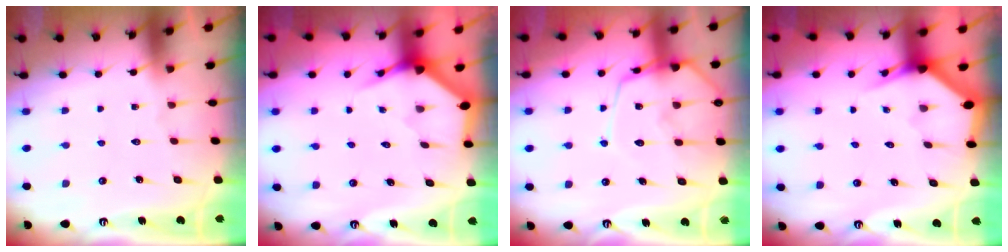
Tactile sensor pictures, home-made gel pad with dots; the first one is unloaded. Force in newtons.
{"total": 3.4, "press": 3.4, "slide": 0.1}
{"total": 11.9, "press": 11.9, "slide": 1.0}
{"total": 2.8, "press": 2.8, "slide": 0.2}